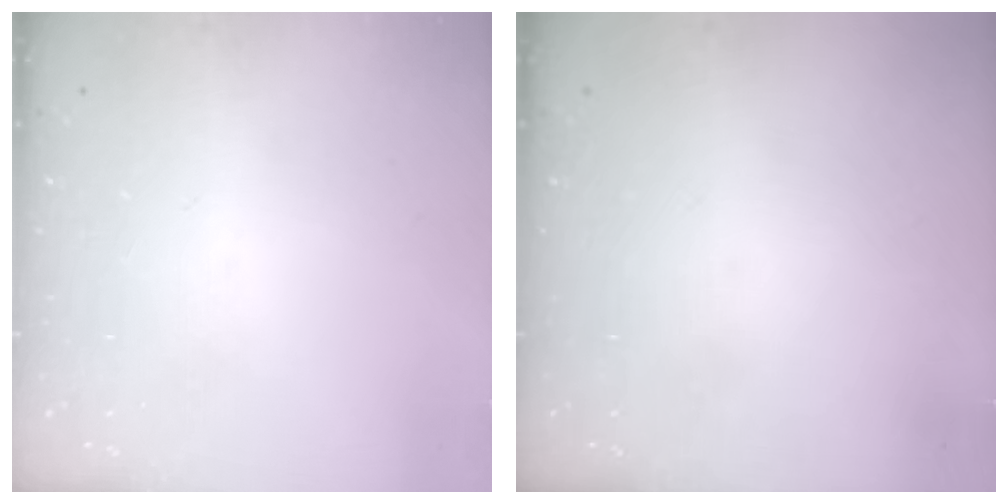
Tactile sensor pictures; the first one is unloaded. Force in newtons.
{"total": 0.0}